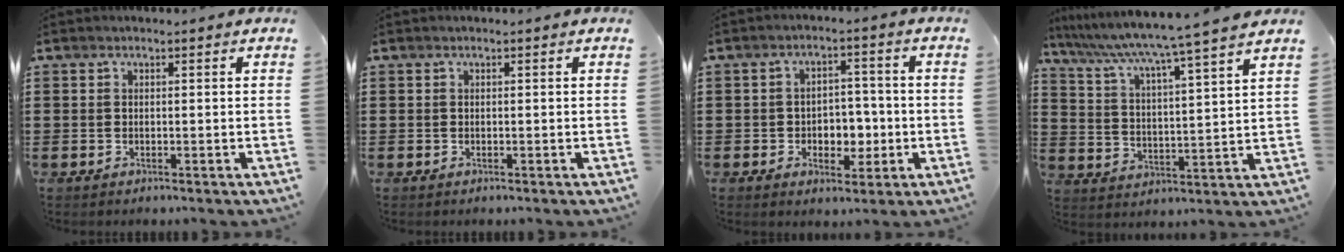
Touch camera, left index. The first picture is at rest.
{"total": 0.0}
{"total": 4.6, "force": [-1.2, 3.6, 2.6], "torque": [-0.051, 0.008, -0.028]}
{"total": 5.4, "force": [4.6, -1.4, 2.5], "torque": [-0.071, -0.047, 0.067]}